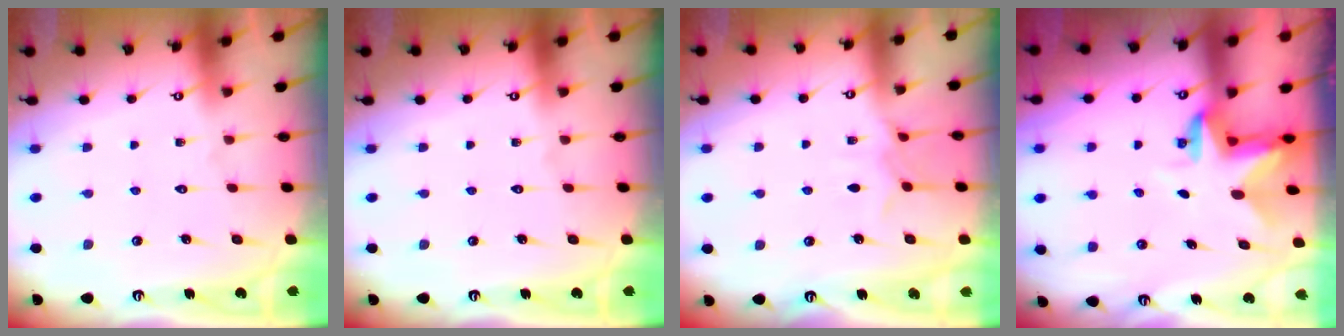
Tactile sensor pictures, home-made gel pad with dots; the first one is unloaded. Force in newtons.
{"total": 0.0}
{"total": 6.7, "press": 6.7, "slide": 0.7}
{"total": 3.1, "press": 3.0, "slide": 0.5}